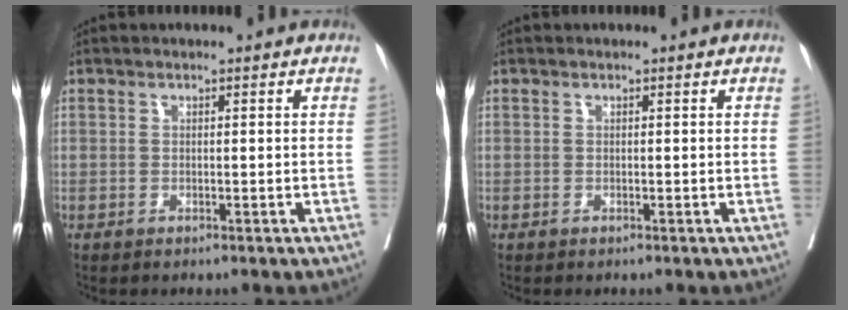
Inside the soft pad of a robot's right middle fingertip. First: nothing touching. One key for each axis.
{"total": 0.0}